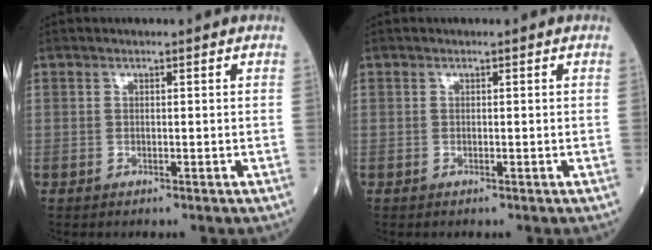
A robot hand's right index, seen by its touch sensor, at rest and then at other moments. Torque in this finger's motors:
{"motor_torque": [0.00, 0.00, -0.04, -0.01]}